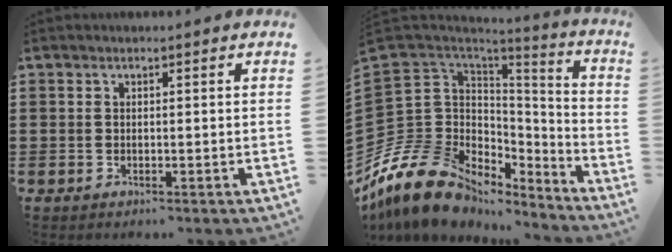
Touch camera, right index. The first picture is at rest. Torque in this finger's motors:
{"motor_torque": [0.51, 0.77, -0.30, -0.21]}